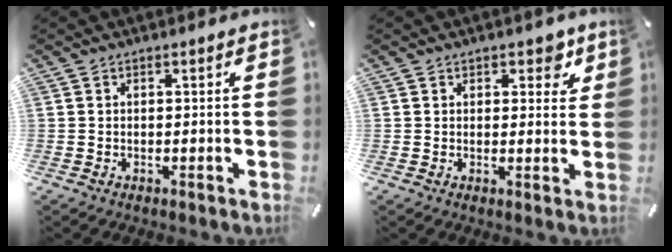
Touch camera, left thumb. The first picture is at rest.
{"total": 4.8, "force": [2.7, 3.0, 2.7], "torque": [-0.014, -0.009, 0.039]}